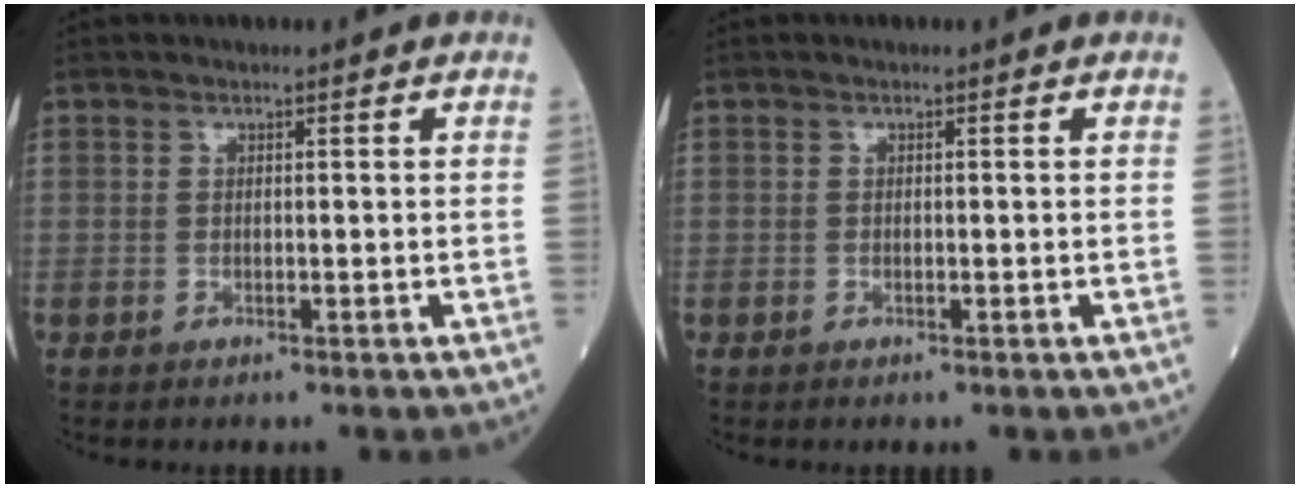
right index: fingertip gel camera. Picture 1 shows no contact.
{"total": 0.0}